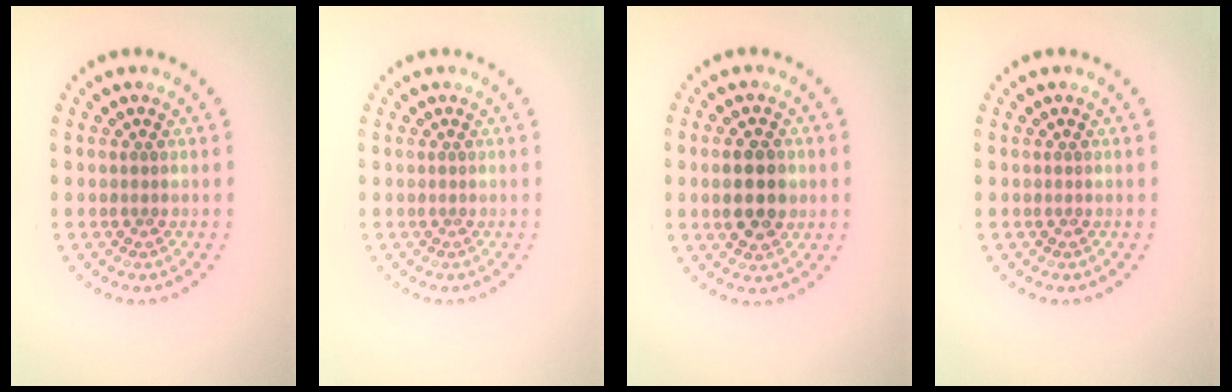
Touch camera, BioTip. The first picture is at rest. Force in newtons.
{"total": 0.0}
{"total": 4.1, "press": 4.1, "slide": 0.3}
{"total": 0.0}